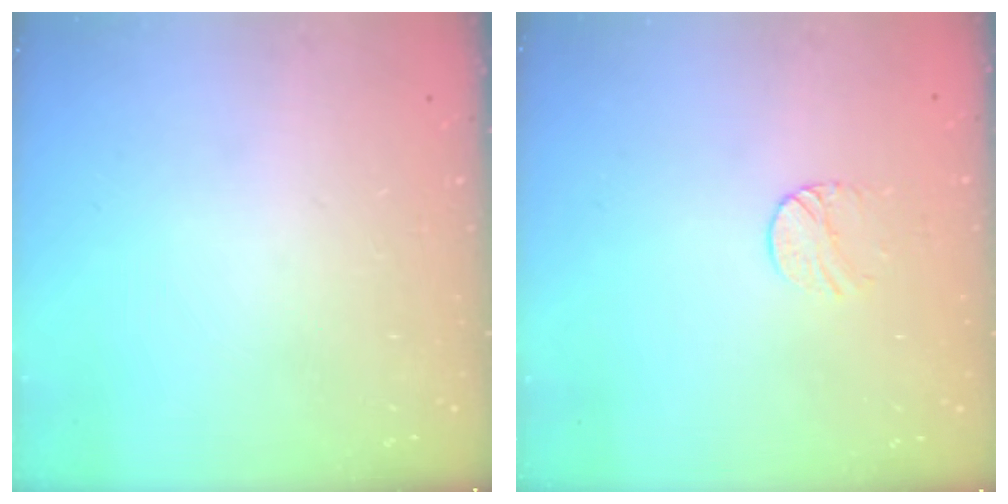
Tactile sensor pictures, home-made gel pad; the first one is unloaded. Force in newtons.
{"total": 5.8, "press": 5.8, "slide": 0.4}